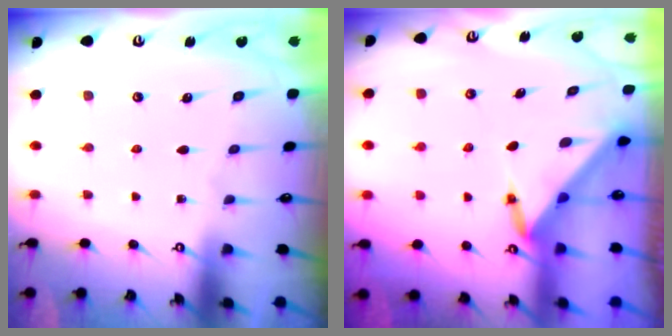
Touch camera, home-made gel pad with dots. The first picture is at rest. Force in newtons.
{"total": 3.4, "press": 3.4, "slide": 0.2}